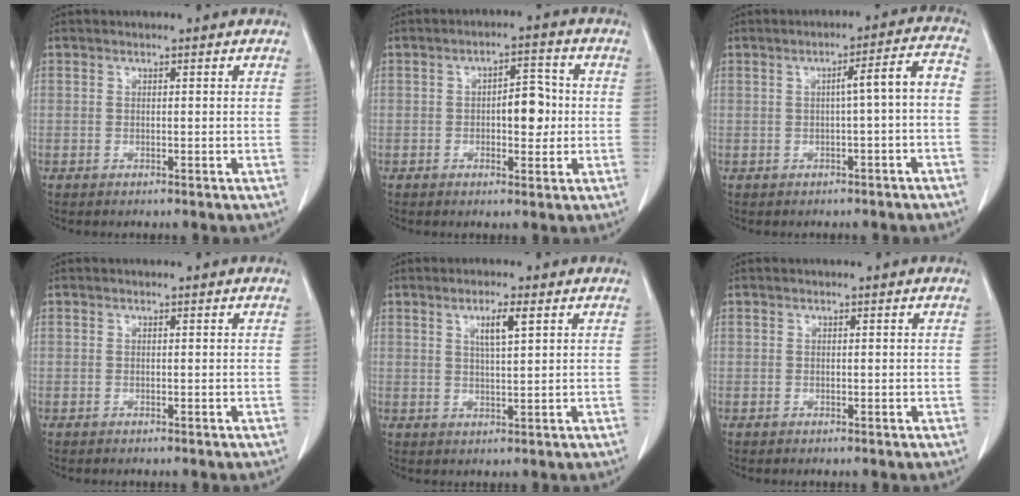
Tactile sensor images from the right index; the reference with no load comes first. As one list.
[{"total": 5.5, "force": [0.0, 2.6, 4.9], "torque": [-0.063, 0.014, 0.003]}, {"total": 5.2, "force": [-1.0, 0.2, 5.1], "torque": [-0.068, 0.020, -0.012]}, {"total": 0.0}, {"total": 3.8, "force": [1.7, 0.3, 3.4], "torque": [-0.060, -0.002, 0.030]}, {"total": 0.0}]